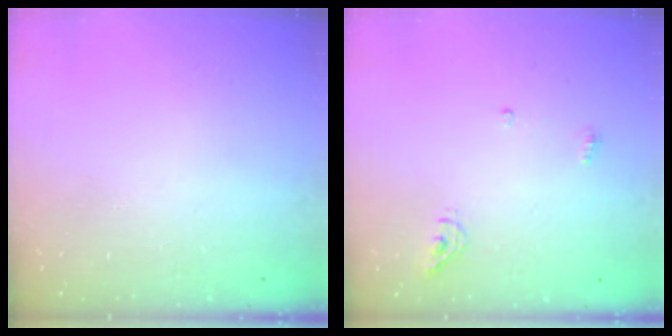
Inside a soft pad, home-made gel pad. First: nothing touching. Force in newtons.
{"total": 5.1, "press": 5.0, "slide": 0.8}